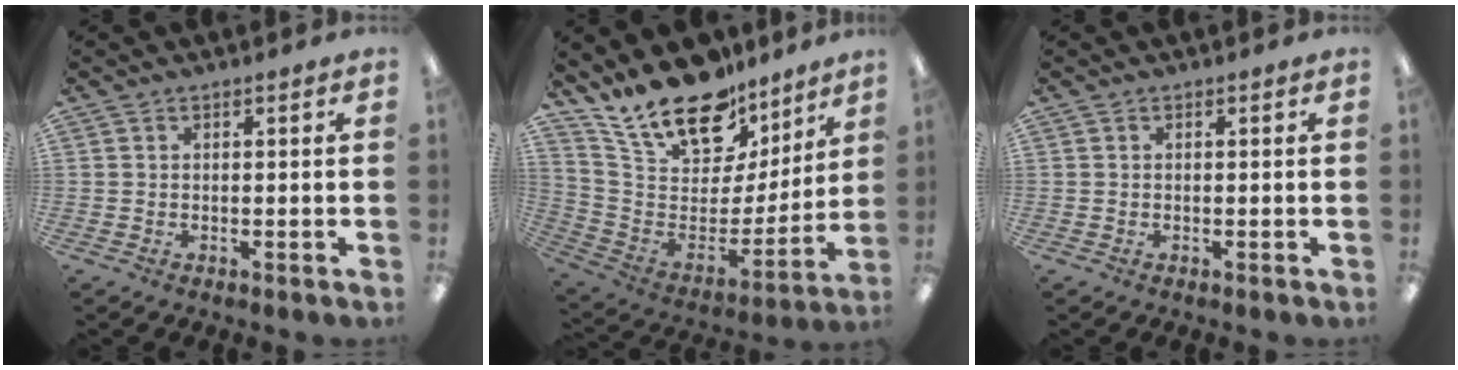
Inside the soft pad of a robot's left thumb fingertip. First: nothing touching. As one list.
[{"total": 21.5, "force": [17.4, 9.0, 8.9], "torque": [-0.174, -0.124, 0.314]}, {"total": 0.0}]